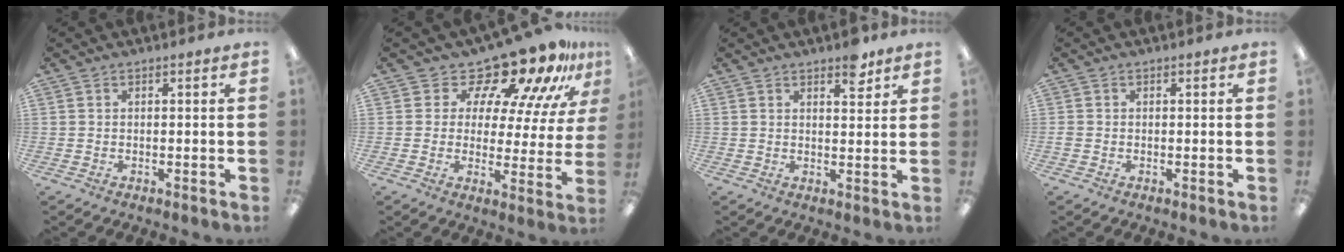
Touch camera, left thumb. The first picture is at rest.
{"total": 15.6, "force": [13.2, 5.3, 6.5], "torque": [-0.112, -0.110, 0.223]}
{"total": 5.0, "force": [3.6, 2.2, 2.7], "torque": [-0.021, -0.019, 0.057]}
{"total": 1.0, "force": [-0.2, 0.8, 0.4], "torque": [-0.006, 0.003, -0.005]}